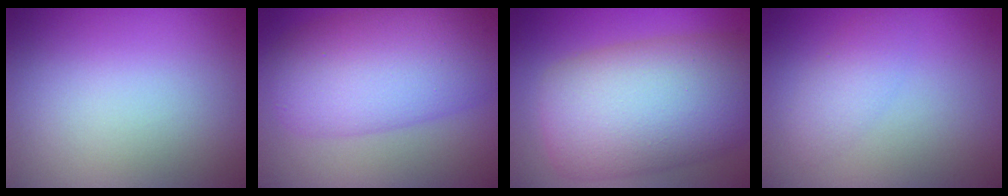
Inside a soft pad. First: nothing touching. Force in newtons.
{"total": 9.4, "press": 9.4, "slide": 0.1}
{"total": 12.3, "press": 12.3, "slide": 0.4}
{"total": 2.1, "press": 2.1, "slide": 0.1}